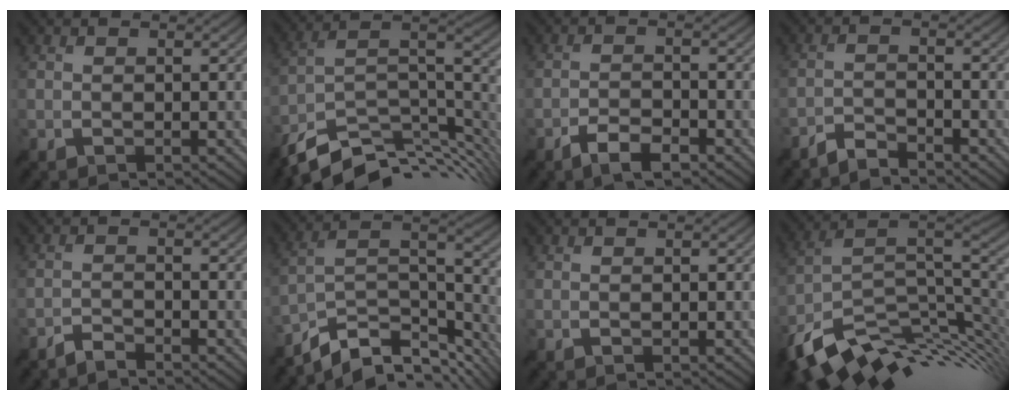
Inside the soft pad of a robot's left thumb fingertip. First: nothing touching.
{"total": 12.2, "force": [-8.0, 4.9, 7.8], "torque": [-0.165, -0.003, -0.134]}
{"total": 4.1, "force": [-2.9, 1.4, 2.6], "torque": [-0.050, -0.001, -0.054]}
{"total": 3.0, "force": [-2.8, 0.5, 0.9], "torque": [-0.016, -0.002, -0.062]}
{"total": 2.2, "force": [-2.0, 0.3, 0.7], "torque": [-0.012, 0.000, -0.045]}
{"total": 11.5, "force": [-8.7, 4.9, 5.8], "torque": [-0.114, -0.006, -0.147]}
{"total": 0.0}
{"total": 14.5, "force": [-6.2, 7.4, 10.8], "torque": [-0.220, -0.025, -0.098]}